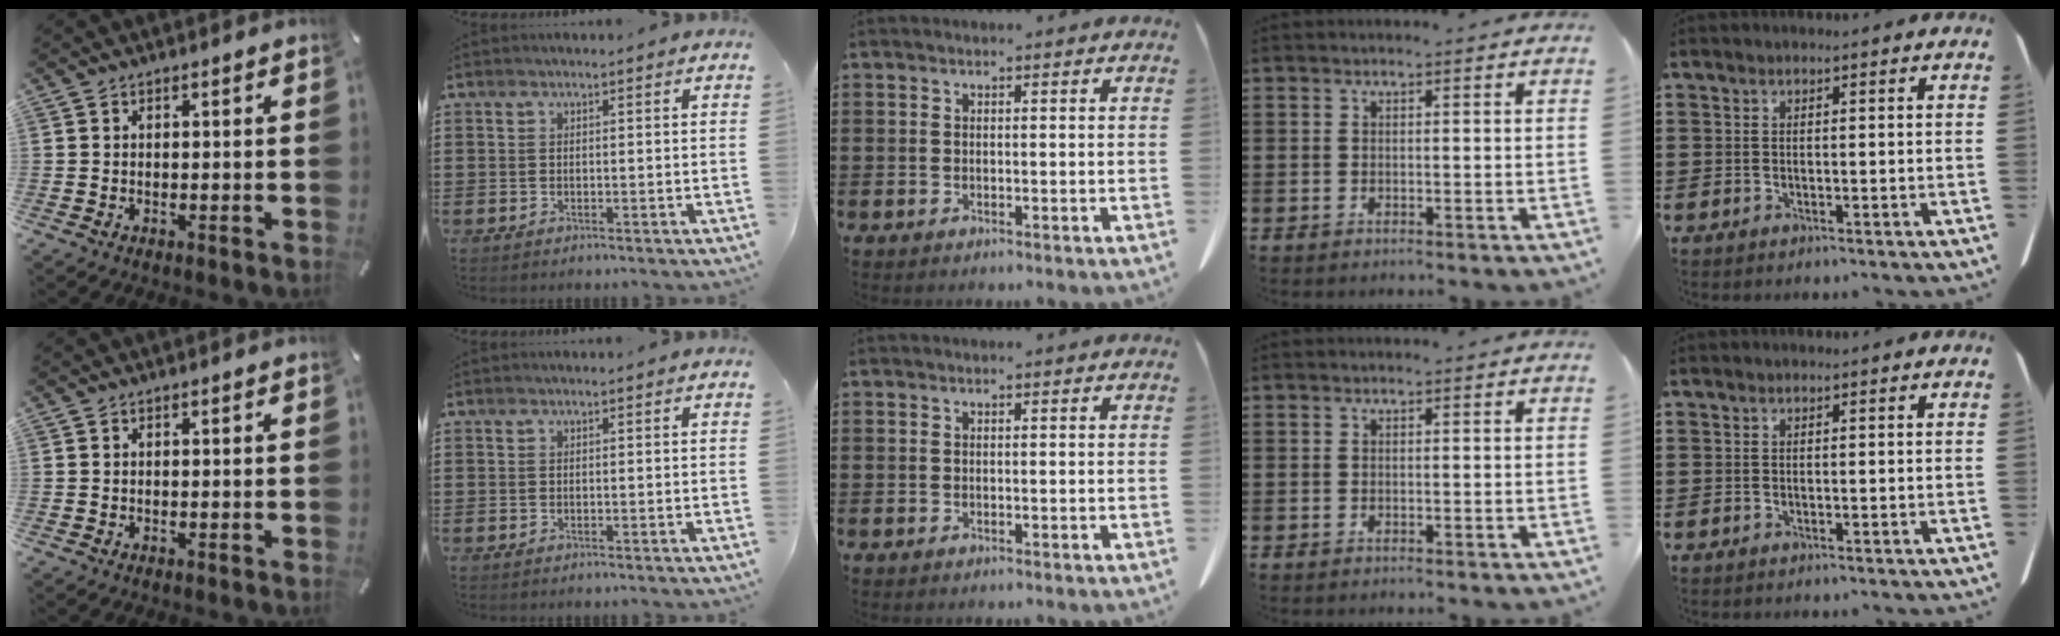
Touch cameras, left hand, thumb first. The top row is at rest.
{}